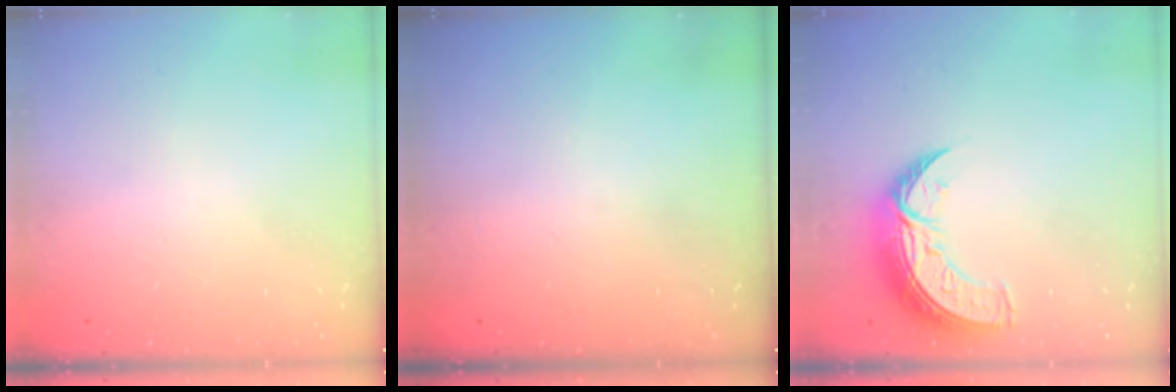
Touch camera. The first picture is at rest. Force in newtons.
{"total": 0.0}
{"total": 11.0, "press": 10.9, "slide": 0.8}